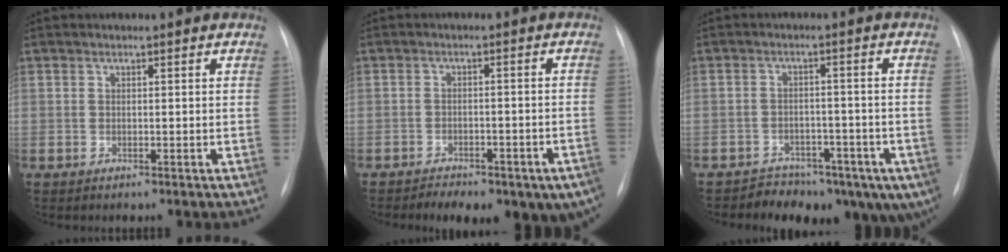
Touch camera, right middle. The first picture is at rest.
{"total": 14.9, "force": [-10.3, 6.1, 8.9], "torque": [-0.099, 0.014, -0.128]}
{"total": 11.2, "force": [-7.7, 6.8, 4.4], "torque": [-0.041, 0.023, -0.100]}